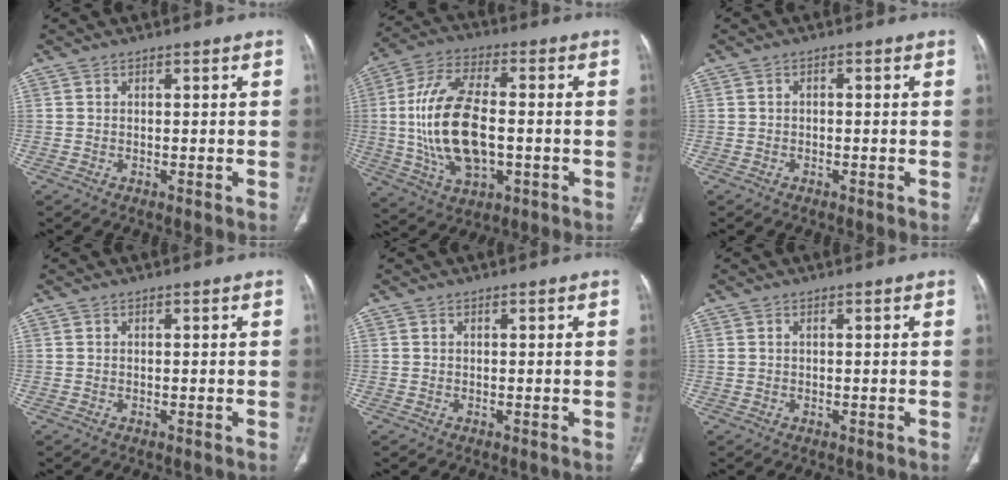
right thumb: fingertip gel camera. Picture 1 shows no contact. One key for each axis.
{"total": 18.1, "fx": -1.1, "fy": 9.2, "fz": 15.5, "tx": -0.308, "ty": 0.012, "tz": -0.014}
{"total": 0.6, "fx": -0.2, "fy": 0.4, "fz": 0.4, "tx": -0.005, "ty": 0.004, "tz": -0.006}
{"total": 0.0}
{"total": 0.0}
{"total": 0.5, "fx": 0.2, "fy": 0.3, "fz": 0.4, "tx": -0.011, "ty": 0.008, "tz": 0.006}